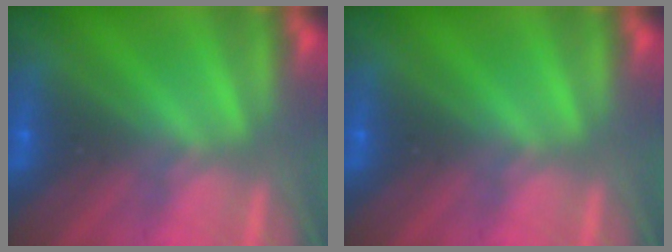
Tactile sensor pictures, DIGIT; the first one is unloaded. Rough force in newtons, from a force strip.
{"total": 0.0}